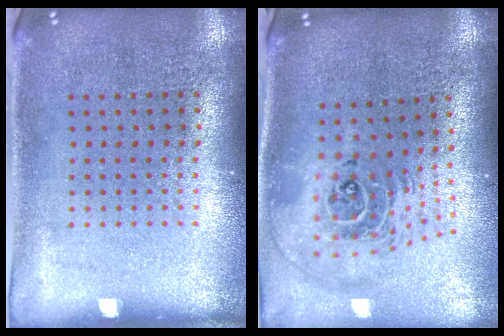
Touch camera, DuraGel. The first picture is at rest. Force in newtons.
{"total": 2.5, "press": 1.8, "slide": 1.7}